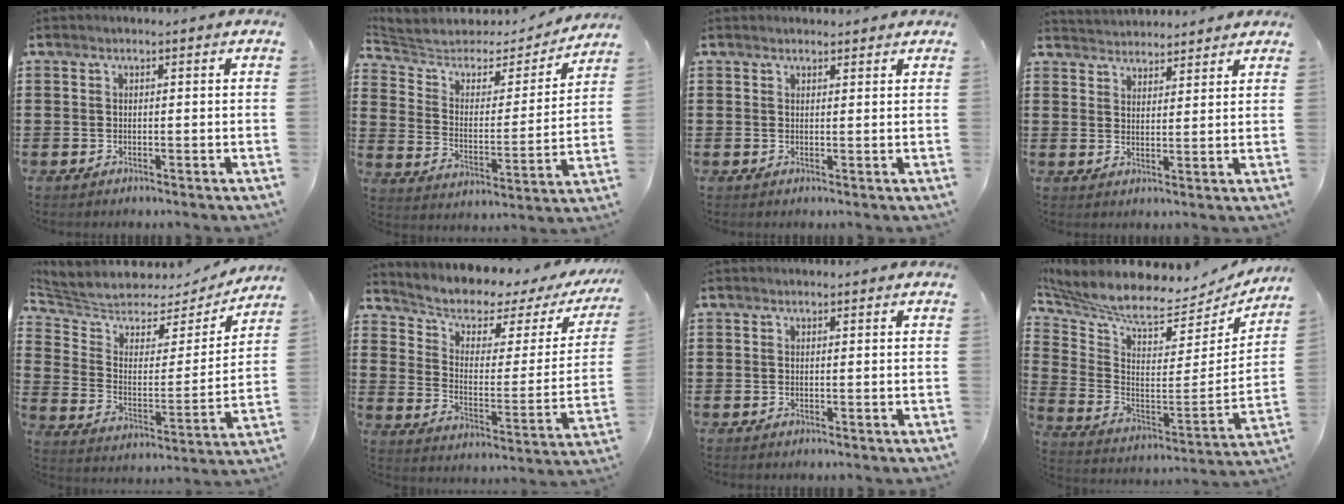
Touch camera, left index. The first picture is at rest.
{"total": 5.0, "force": [4.2, 2.3, 1.3], "torque": [-0.056, -0.031, 0.067]}
{"total": 1.1, "force": [1.0, 0.3, 0.1], "torque": [-0.004, 0.002, 0.020]}
{"total": 2.9, "force": [2.9, 0.2, -0.6], "torque": [0.002, -0.009, 0.054]}
{"total": 5.8, "force": [5.3, 2.2, 1.0], "torque": [-0.056, -0.040, 0.089]}
{"total": 4.1, "force": [2.8, 2.2, 1.9], "torque": [-0.060, -0.022, 0.041]}
{"total": 0.0}
{"total": 7.3, "force": [6.2, 1.8, 3.3], "torque": [-0.097, -0.058, 0.103]}